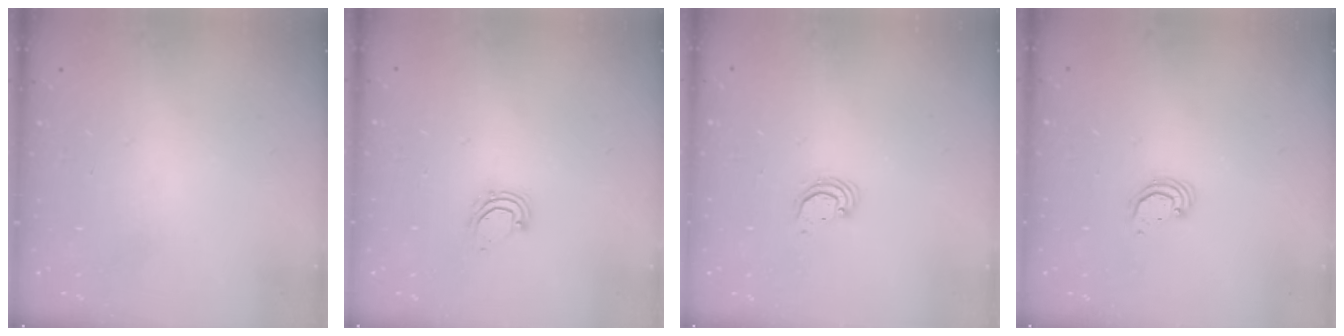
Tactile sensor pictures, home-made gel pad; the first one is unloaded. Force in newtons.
{"total": 5.4, "press": 5.4, "slide": 0.3}
{"total": 2.7, "press": 2.7, "slide": 0.1}
{"total": 2.3, "press": 2.3, "slide": 0.3}